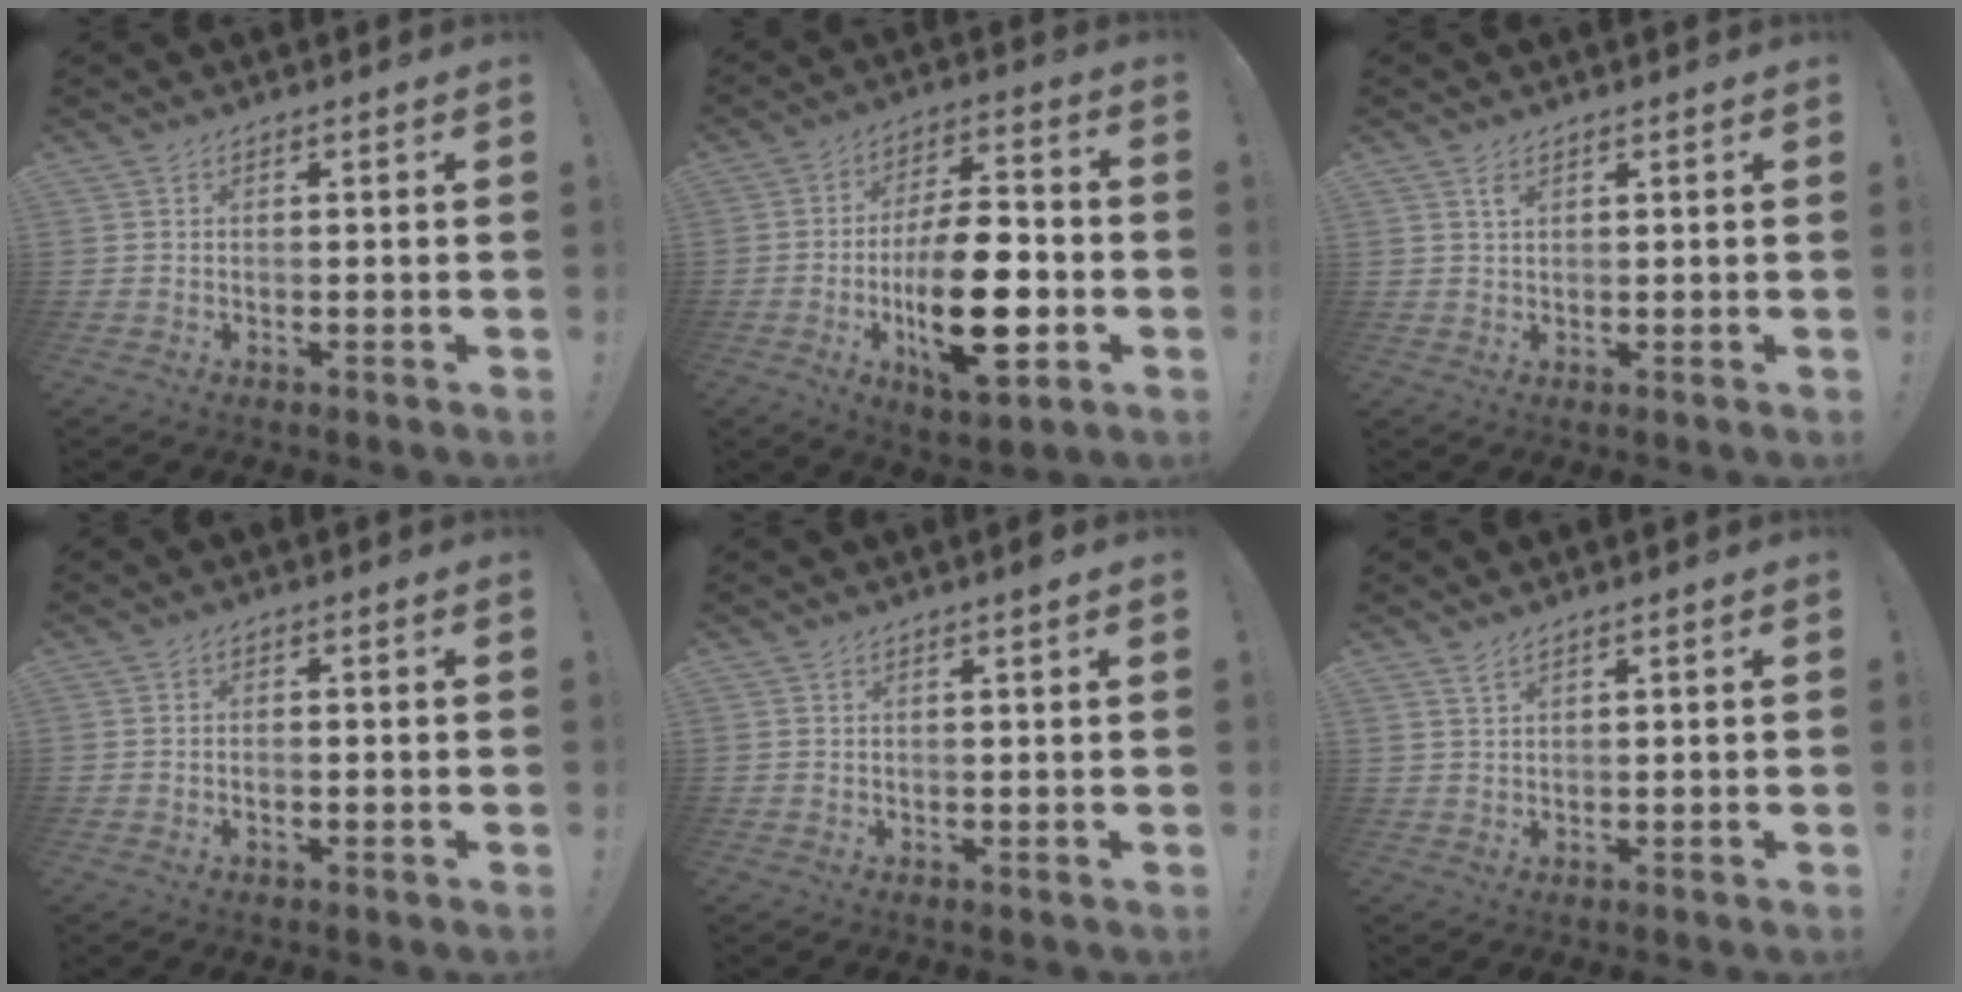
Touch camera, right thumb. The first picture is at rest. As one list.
[{"total": 20.1, "force": [-4.8, 8.7, 17.5], "torque": [-0.299, 0.012, -0.071]}, {"total": 1.9, "force": [1.1, 0.8, 1.3], "torque": [-0.012, -0.007, 0.016]}, {"total": 1.1, "force": [-0.6, 0.4, 0.8], "torque": [-0.022, 0.003, -0.010]}, {"total": 1.6, "force": [0.8, -0.2, 1.3], "torque": [-0.018, -0.003, 0.012]}, {"total": 2.3, "force": [1.7, 0.6, 1.4], "torque": [-0.030, -0.005, 0.033]}]